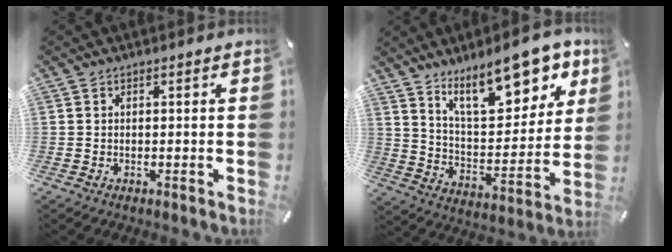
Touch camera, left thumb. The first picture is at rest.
{"total": 19.5, "force": [13.3, 8.0, 11.8], "torque": [-0.174, -0.079, 0.223]}